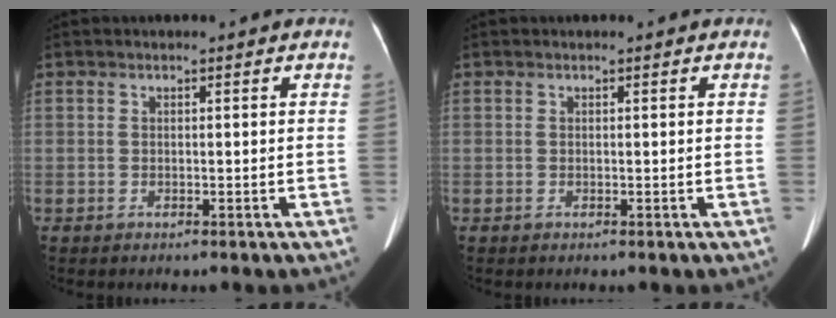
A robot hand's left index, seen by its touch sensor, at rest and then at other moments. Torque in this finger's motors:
{"motor_torque": [-0.09, -0.09, 0.01, 0.02]}